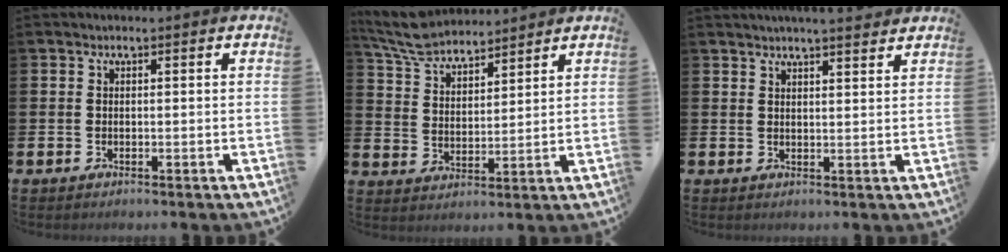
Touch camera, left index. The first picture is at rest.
{"total": 6.8, "force": [6.5, 1.7, 1.5], "torque": [-0.059, -0.024, 0.120]}
{"total": 3.3, "force": [3.3, -0.3, 0.5], "torque": [-0.015, -0.014, 0.060]}